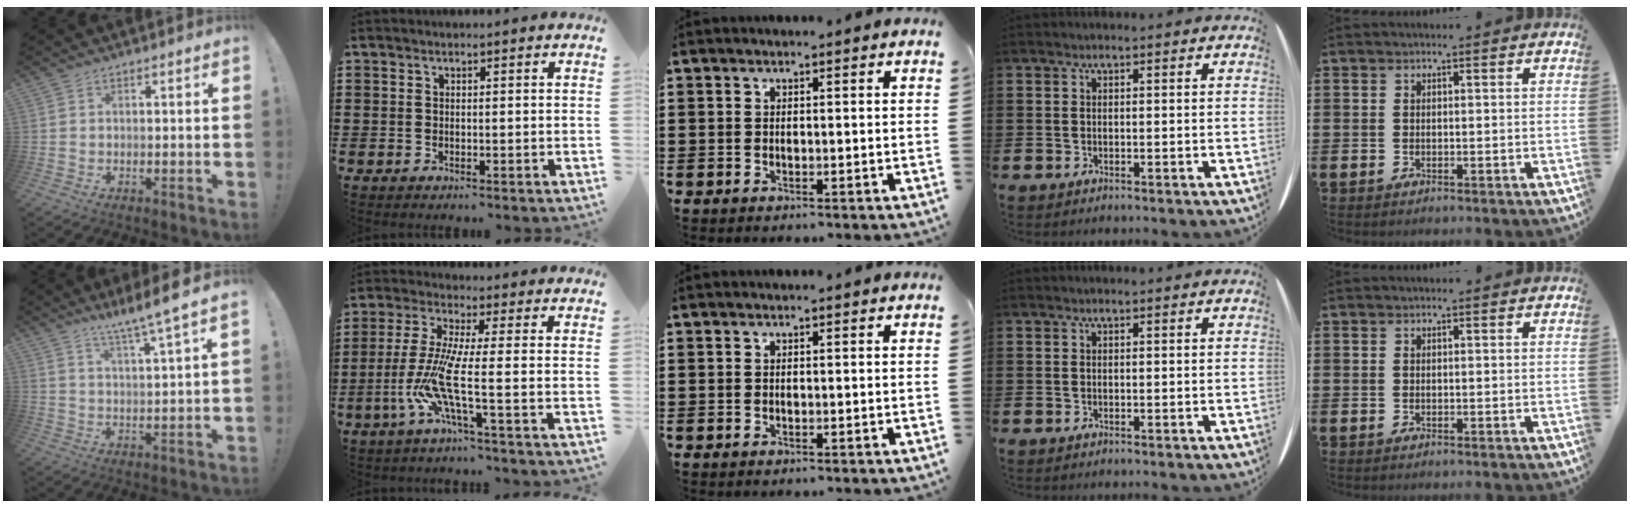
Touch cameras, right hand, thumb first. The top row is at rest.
{"thumb": {"total": 8.4, "force": [6.6, -1.3, 4.9], "torque": [-0.083, -0.049, 0.104]}, "index": {"total": 9.0, "force": [-2.7, 0.4, 8.5], "torque": [-0.202, -0.027, -0.062]}}